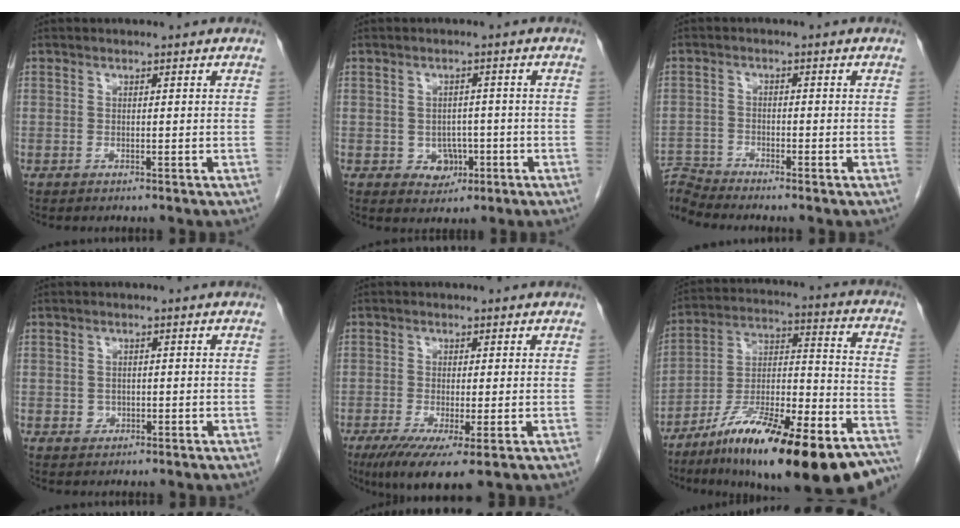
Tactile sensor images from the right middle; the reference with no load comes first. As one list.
[{"total": 3.6, "force": [-1.1, 3.0, 1.6], "torque": [-0.013, 0.005, -0.005]}, {"total": 4.6, "force": [-4.3, -1.4, -0.9], "torque": [0.007, -0.002, -0.081]}, {"total": 1.2, "force": [-0.3, 1.1, 0.4], "torque": [-0.007, 0.003, 0.000]}, {"total": 7.2, "force": [-3.4, 1.2, 6.2], "torque": [-0.097, -0.019, -0.051]}, {"total": 30.1, "force": [-22.5, 5.1, 19.3], "torque": [-0.239, -0.002, -0.347]}]